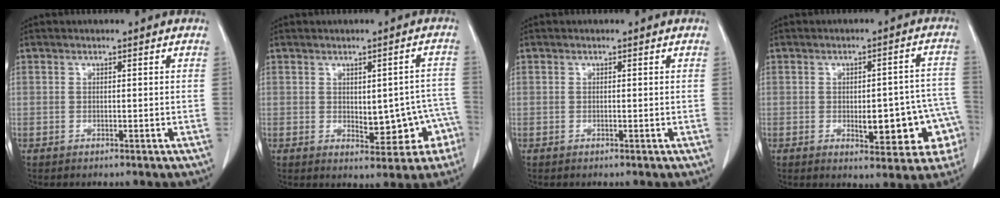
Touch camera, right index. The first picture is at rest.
{"total": 8.5, "force": [-2.3, 4.4, 6.9], "torque": [-0.061, 0.028, -0.018]}
{"total": 0.0}
{"total": 12.4, "force": [-3.3, 4.6, 11.1], "torque": [-0.097, 0.030, -0.029]}